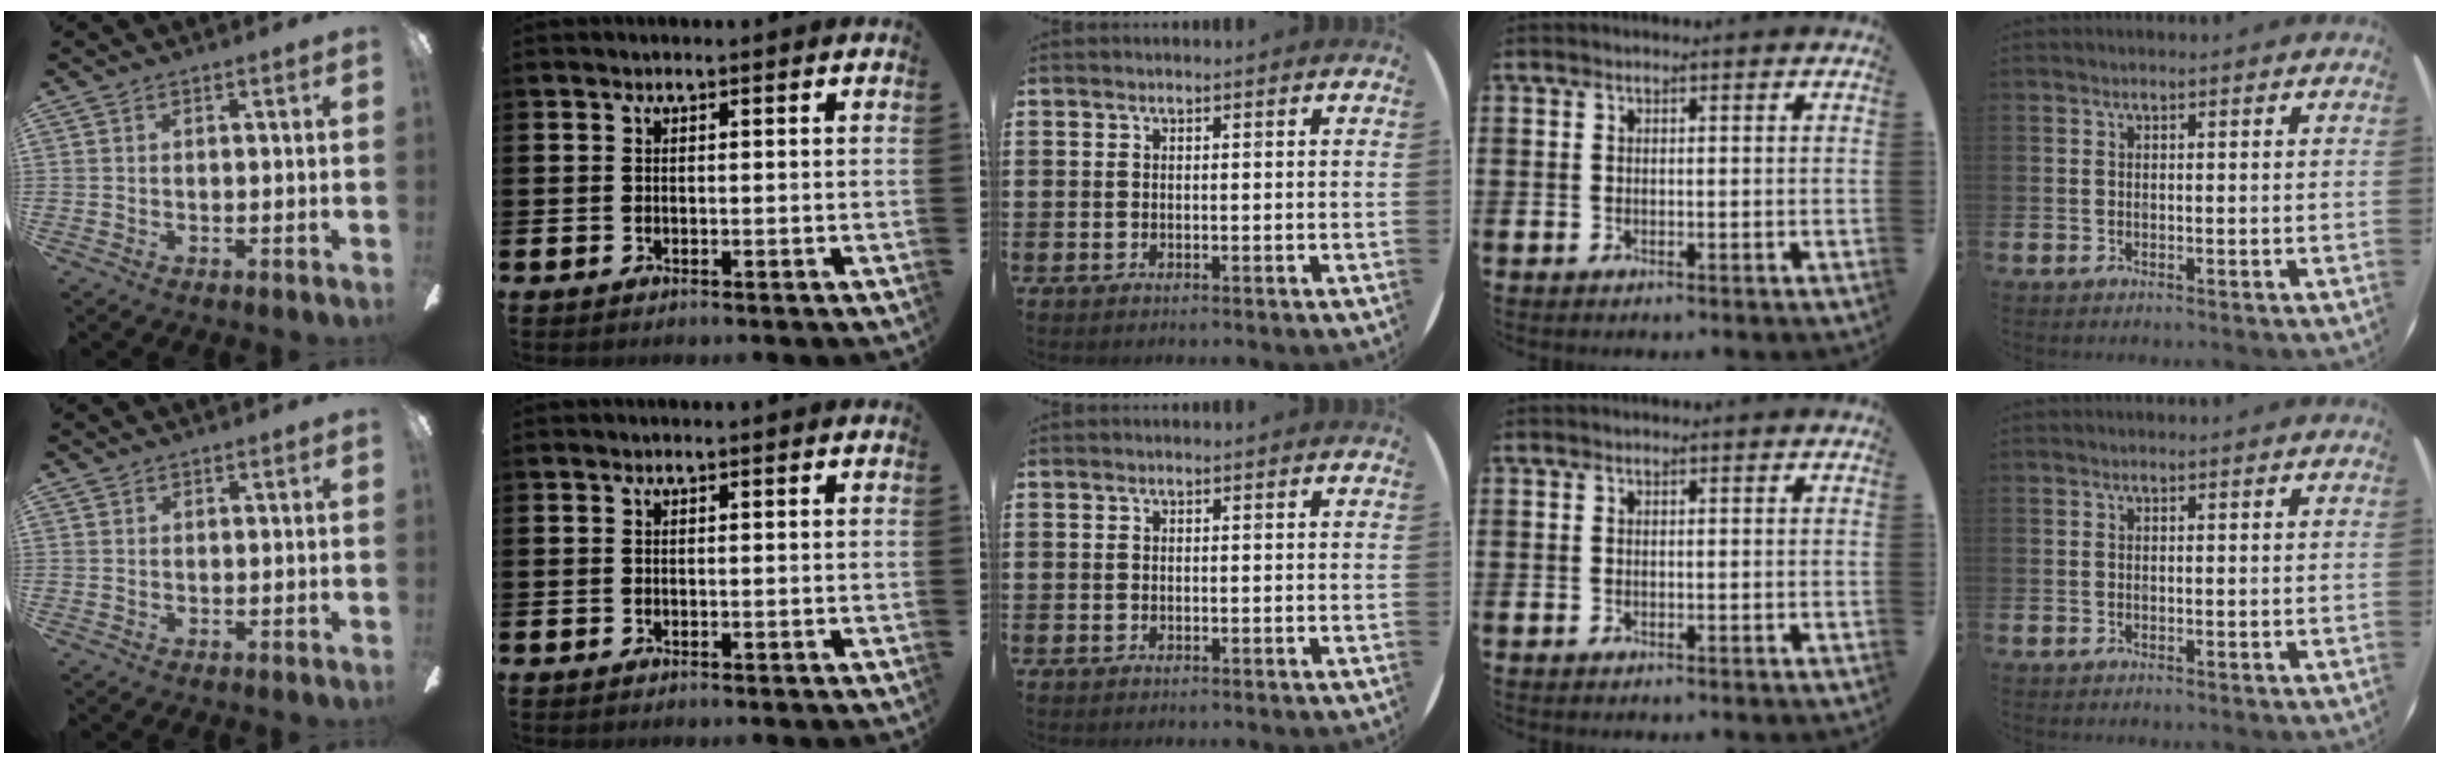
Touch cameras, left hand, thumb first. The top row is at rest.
{"thumb": {"total": 0.5, "force": [0.4, 0.3, -0.1], "torque": [0.002, 0.002, 0.007]}}